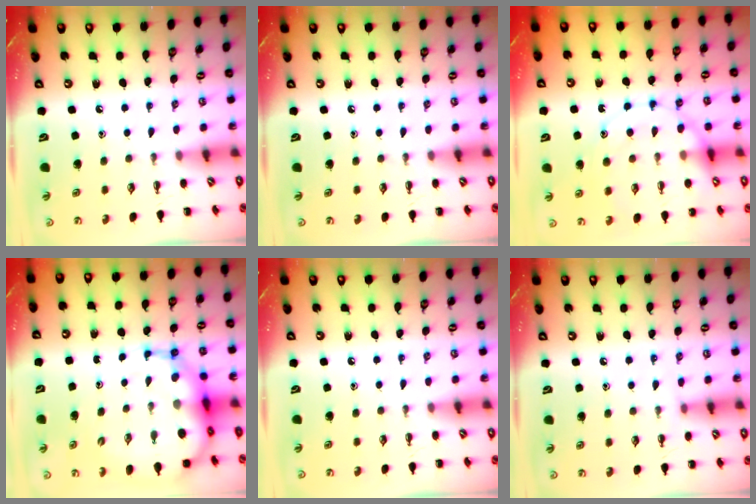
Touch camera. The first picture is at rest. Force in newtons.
{"total": 0.0}
{"total": 15.1, "press": 15.0, "slide": 1.0}
{"total": 14.5, "press": 13.9, "slide": 4.1}
{"total": 0.0}
{"total": 6.6, "press": 6.2, "slide": 2.1}